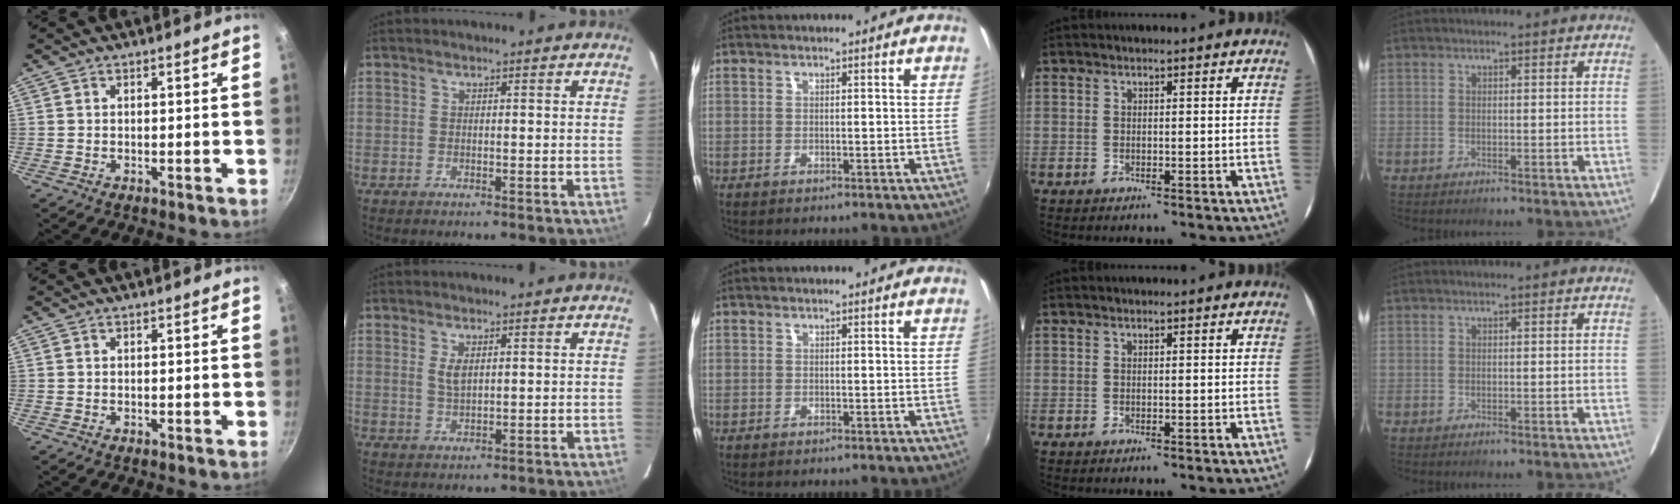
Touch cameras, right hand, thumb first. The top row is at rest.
{"index": {"total": 2.6, "force": [0.9, 1.2, 2.1], "torque": [-0.040, -0.001, 0.017]}}